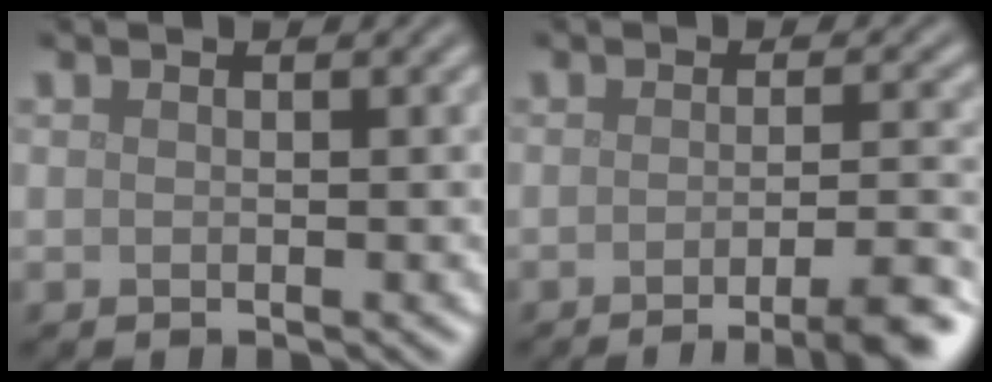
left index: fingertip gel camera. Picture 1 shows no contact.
{"total": 6.1, "force": [-3.3, 1.4, 4.9], "torque": [-0.061, -0.004, -0.047]}